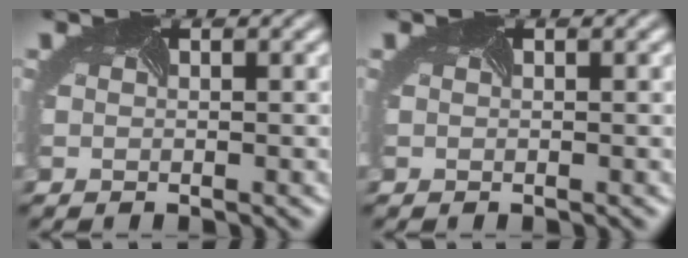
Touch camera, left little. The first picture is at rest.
{"total": 0.0}